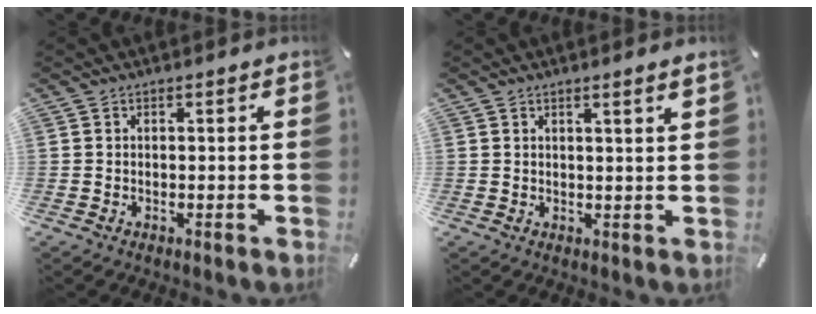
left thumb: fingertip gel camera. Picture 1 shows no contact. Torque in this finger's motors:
{"motor_torque": [-0.43, -0.41, -0.05, 0.03, -0.01]}